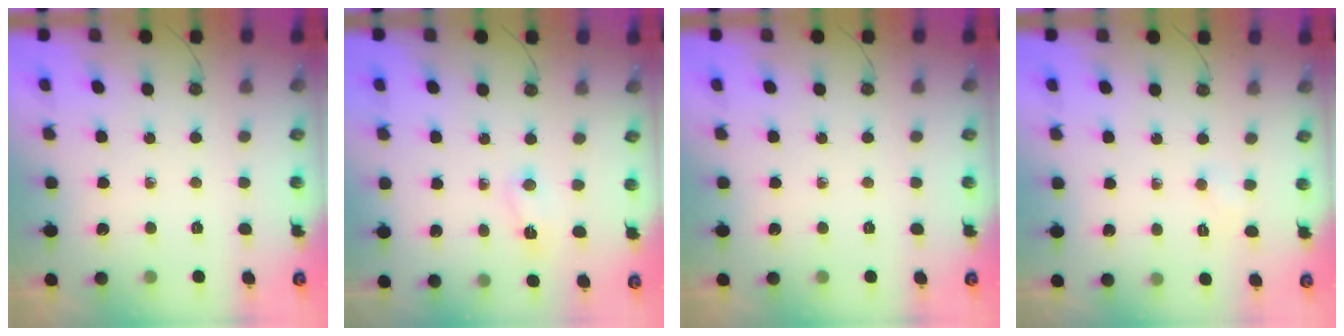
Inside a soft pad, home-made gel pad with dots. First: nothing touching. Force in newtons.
{"total": 2.6, "press": 2.6, "slide": 0.6}
{"total": 0.0}
{"total": 14.4, "press": 3.2, "slide": 14.0}